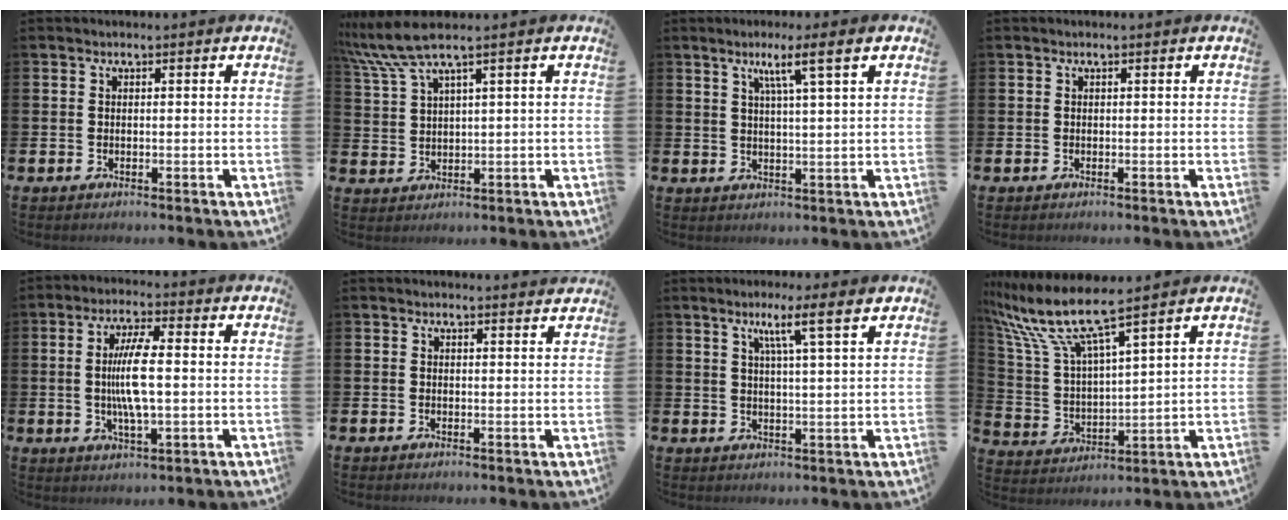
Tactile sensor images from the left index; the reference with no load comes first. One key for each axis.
{"total": 6.6, "fx": 4.9, "fy": 0.6, "fz": 4.3, "tx": -0.105, "ty": -0.004, "tz": 0.090}
{"total": 4.8, "fx": 2.8, "fy": -0.3, "fz": 3.9, "tx": -0.081, "ty": 0.000, "tz": 0.043}
{"total": 0.0}
{"total": 7.1, "fx": 0.2, "fy": 1.8, "fz": 6.9, "tx": -0.133, "ty": 0.002, "tz": -0.002}
{"total": 1.2, "fx": 1.2, "fy": 0.0, "fz": -0.1, "tx": 0.016, "ty": -0.012, "tz": 0.019}
{"total": 5.2, "fx": 3.6, "fy": -0.1, "fz": 3.8, "tx": -0.069, "ty": -0.015, "tz": 0.054}
{"total": 8.6, "fx": 7.5, "fy": 0.5, "fz": 4.1, "tx": -0.121, "ty": -0.046, "tz": 0.124}